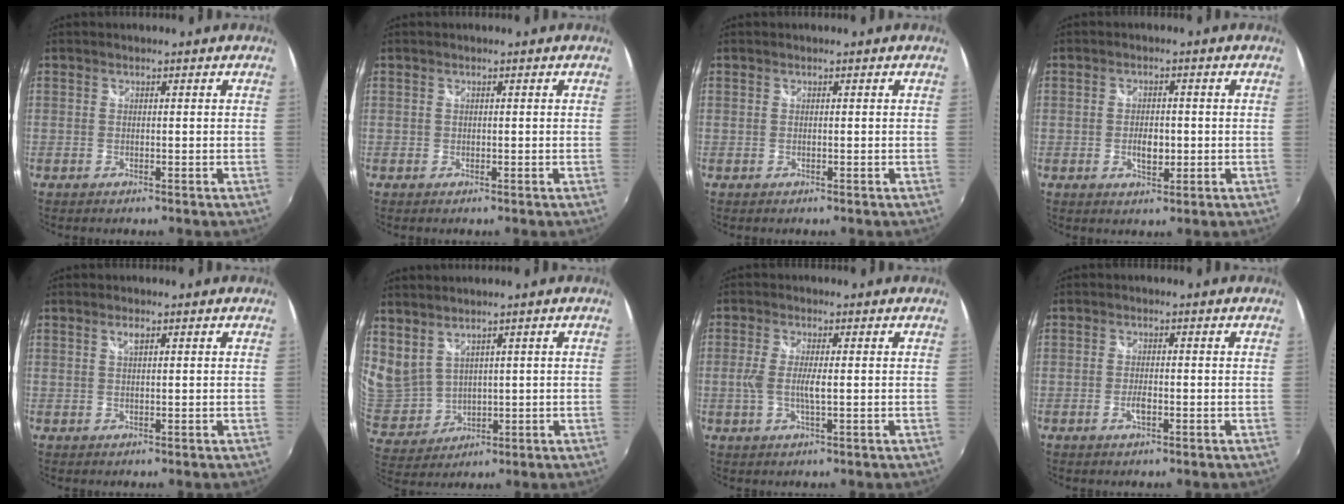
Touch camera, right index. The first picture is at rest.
{"total": 0.0}
{"total": 0.0}
{"total": 3.6, "force": [-0.6, 2.0, 2.9], "torque": [-0.052, -0.003, -0.010]}
{"total": 1.2, "force": [0.7, 0.2, 0.9], "torque": [-0.016, 0.002, 0.011]}
{"total": 8.9, "force": [5.8, 5.5, 4.0], "torque": [-0.092, -0.001, 0.141]}
{"total": 4.2, "force": [-0.4, 0.6, 4.1], "torque": [-0.083, -0.005, -0.011]}
{"total": 1.9, "force": [-0.8, 0.7, 1.6], "torque": [-0.034, -0.003, -0.015]}